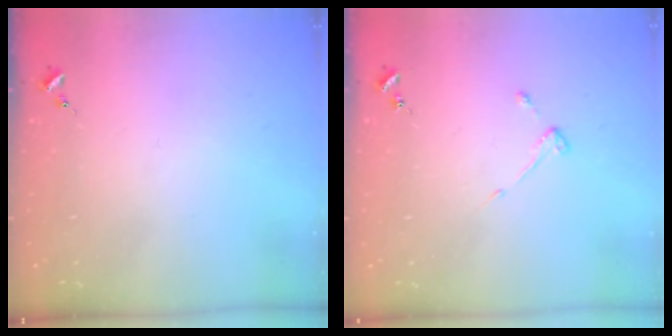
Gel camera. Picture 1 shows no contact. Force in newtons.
{"total": 3.0, "press": 3.0, "slide": 0.4}